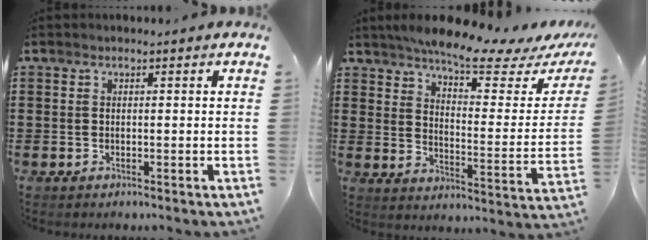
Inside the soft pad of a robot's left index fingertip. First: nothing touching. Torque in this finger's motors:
{"motor_torque": [1.66, -0.48, 0.27, 0.10]}